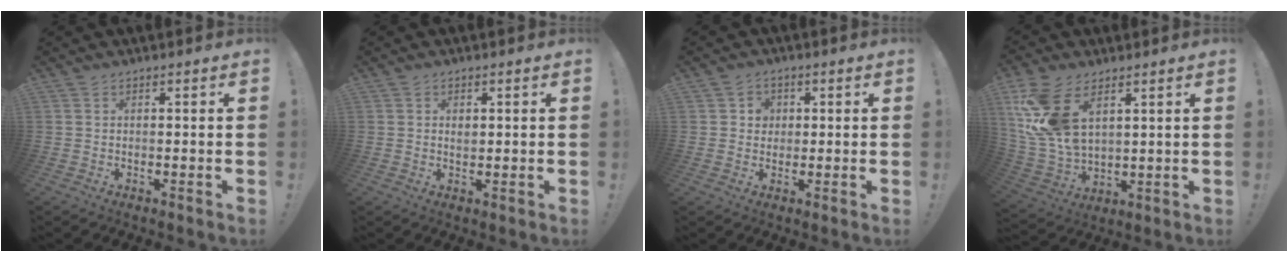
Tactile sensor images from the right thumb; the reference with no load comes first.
{"total": 1.4, "force": [0.6, 0.8, 0.9], "torque": [-0.003, -0.004, 0.007]}
{"total": 3.9, "force": [0.8, 3.6, 1.2], "torque": [-0.019, 0.001, 0.013]}
{"total": 15.6, "force": [7.1, 9.1, 10.5], "torque": [-0.225, -0.035, 0.134]}